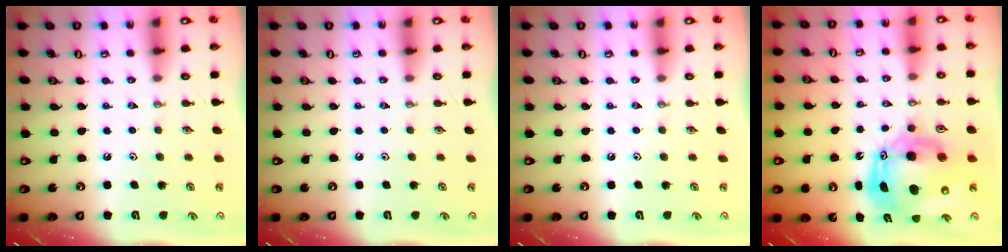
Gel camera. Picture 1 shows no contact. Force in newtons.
{"total": 0.0}
{"total": 0.0}
{"total": 15.9, "press": 15.7, "slide": 2.6}